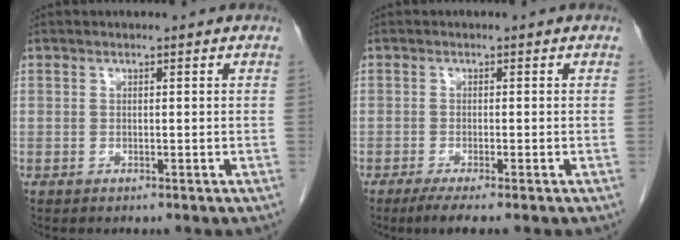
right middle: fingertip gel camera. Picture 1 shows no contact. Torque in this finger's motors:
{"motor_torque": [0.10, -0.05, 0.02, 0.03]}